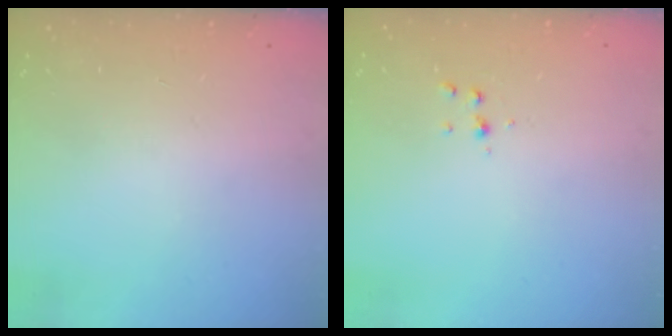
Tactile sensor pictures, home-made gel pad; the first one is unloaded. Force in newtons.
{"total": 4.4, "press": 4.3, "slide": 0.4}